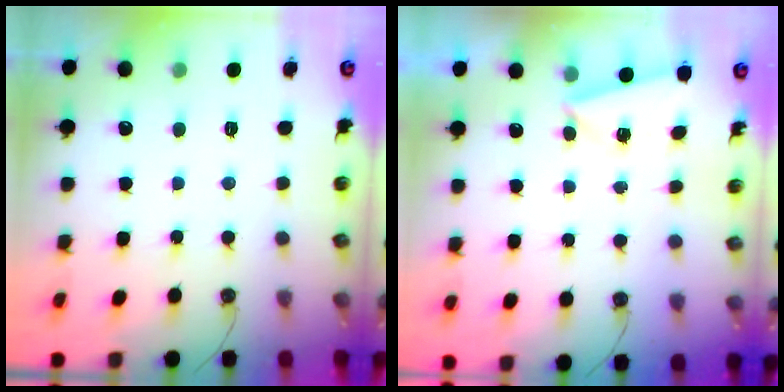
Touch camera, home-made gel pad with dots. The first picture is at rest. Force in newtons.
{"total": 2.6, "press": 1.9, "slide": 1.8}